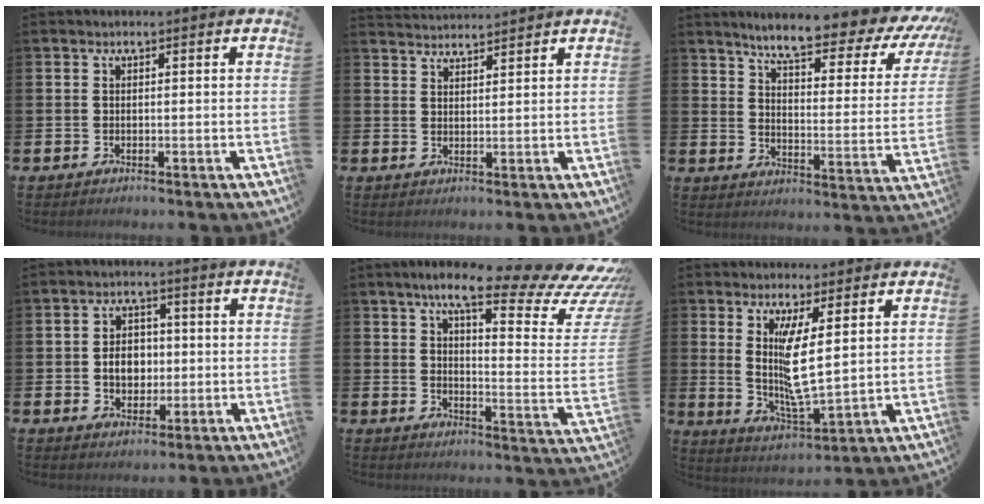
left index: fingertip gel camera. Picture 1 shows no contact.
{"total": 3.0, "force": [3.0, 0.1, -0.2], "torque": [0.002, -0.017, 0.054]}
{"total": 8.1, "force": [6.9, 1.3, 4.1], "torque": [-0.090, -0.052, 0.107]}
{"total": 4.6, "force": [-0.1, 3.7, 2.7], "torque": [-0.038, 0.004, -0.011]}
{"total": 13.2, "force": [9.8, 3.2, 8.3], "torque": [-0.136, -0.068, 0.151]}
{"total": 6.7, "force": [3.1, 1.0, 5.9], "torque": [-0.118, -0.025, 0.052]}